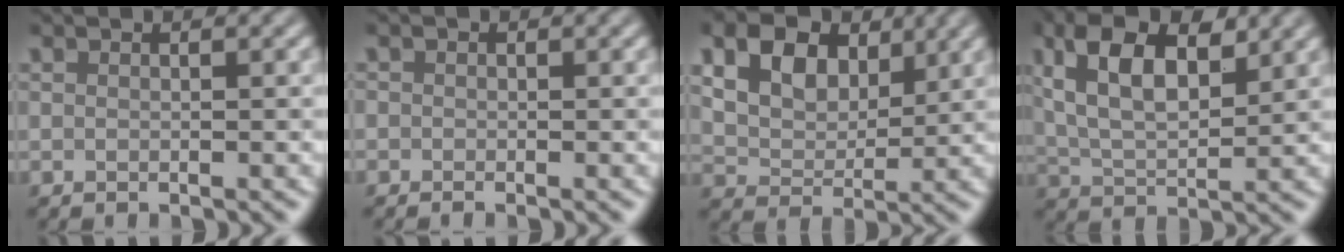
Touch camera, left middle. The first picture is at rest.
{"total": 0.6, "force": [-0.3, 0.5, 0.1], "torque": [0.003, -0.003, -0.007]}
{"total": 9.2, "force": [4.4, 6.1, 5.3], "torque": [-0.113, 0.024, 0.072]}
{"total": 7.9, "force": [3.8, 3.4, 6.0], "torque": [-0.116, 0.015, 0.066]}